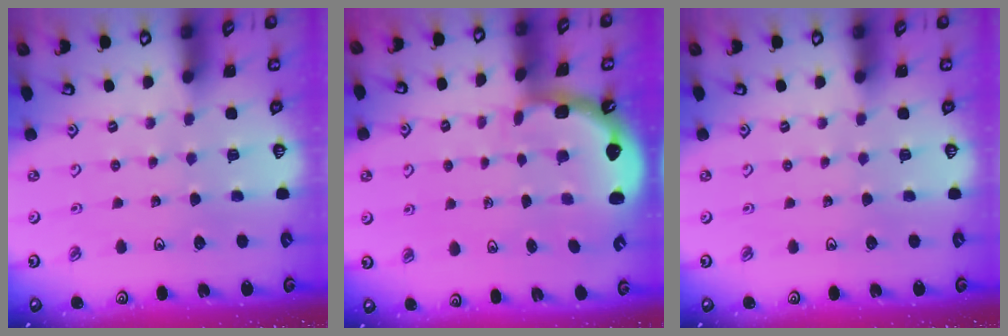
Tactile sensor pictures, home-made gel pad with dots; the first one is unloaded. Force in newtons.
{"total": 2.5, "press": 1.7, "slide": 1.8}
{"total": 0.0}